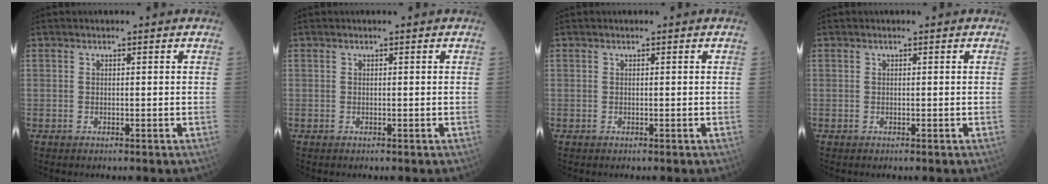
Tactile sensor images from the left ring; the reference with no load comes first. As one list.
[{"total": 0.0}, {"total": 0.0}, {"total": 0.0}]